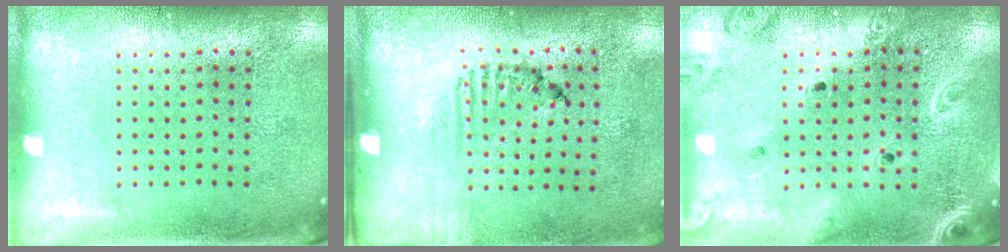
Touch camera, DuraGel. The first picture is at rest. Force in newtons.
{"total": 1.8, "press": 1.0, "slide": 1.5}
{"total": 2.3, "press": 2.1, "slide": 0.9}